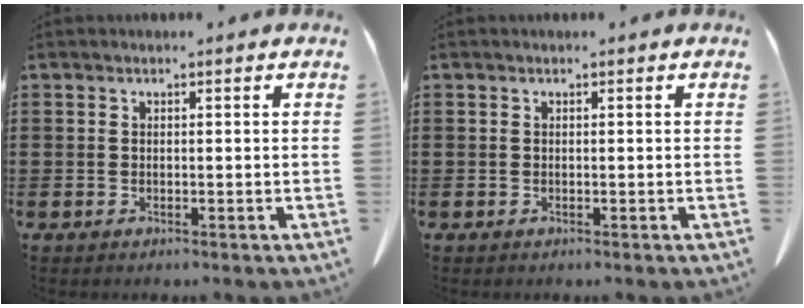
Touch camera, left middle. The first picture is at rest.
{"total": 0.0}